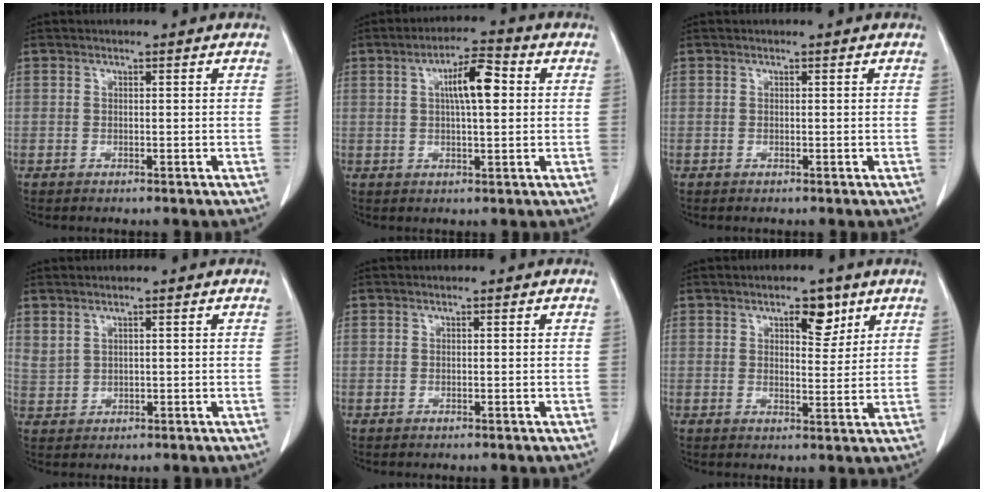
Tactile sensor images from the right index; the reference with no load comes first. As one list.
[{"total": 7.2, "force": [1.7, 1.6, 6.8], "torque": [-0.115, 0.017, 0.025]}, {"total": 0.0}, {"total": 2.1, "force": [1.5, 1.2, 0.8], "torque": [-0.016, 0.001, 0.038]}, {"total": 0.0}, {"total": 4.8, "force": [2.9, 2.0, 3.3], "torque": [-0.044, -0.002, 0.042]}]